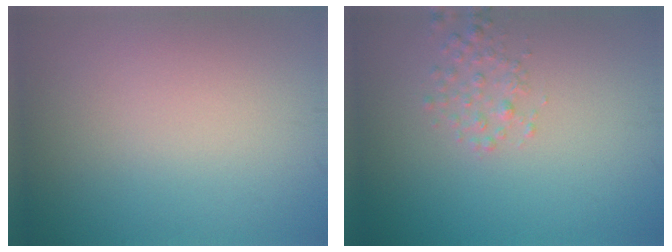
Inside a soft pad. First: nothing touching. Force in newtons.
{"total": 1.5, "press": 1.5, "slide": 0.1}